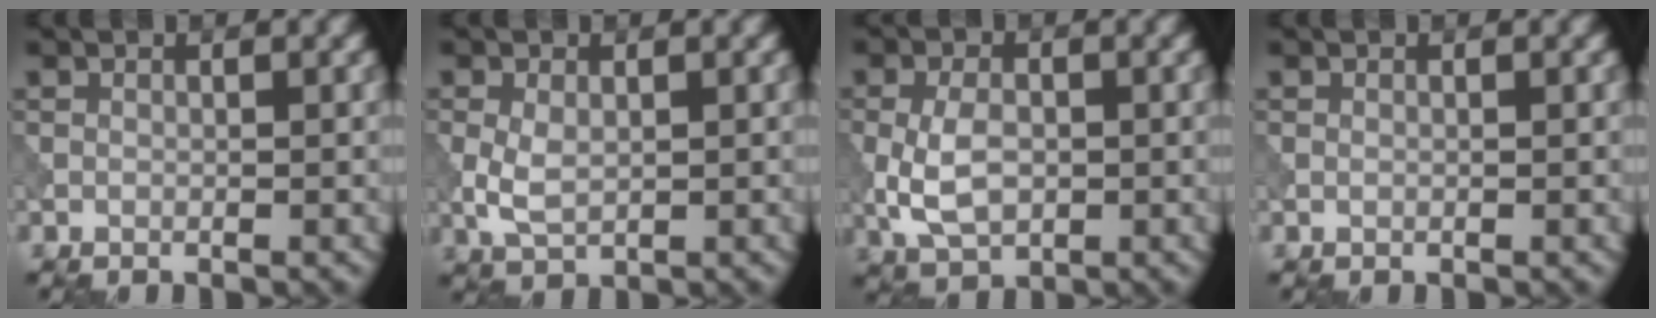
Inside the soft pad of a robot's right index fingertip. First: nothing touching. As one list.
[{"total": 2.9, "force": [-0.1, 1.8, 2.2], "torque": [-0.054, -0.002, 0.003]}, {"total": 4.6, "force": [-0.7, 2.9, 3.6], "torque": [-0.077, -0.003, -0.015]}, {"total": 0.0}]